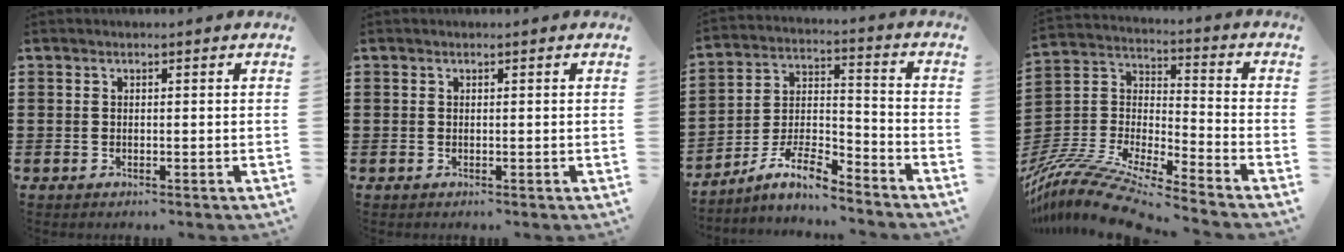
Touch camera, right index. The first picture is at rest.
{"total": 0.0}
{"total": 8.8, "force": [-7.0, 2.0, 5.0], "torque": [-0.098, 0.011, -0.135]}
{"total": 11.5, "force": [-10.6, 0.3, 4.2], "torque": [-0.103, 0.005, -0.224]}